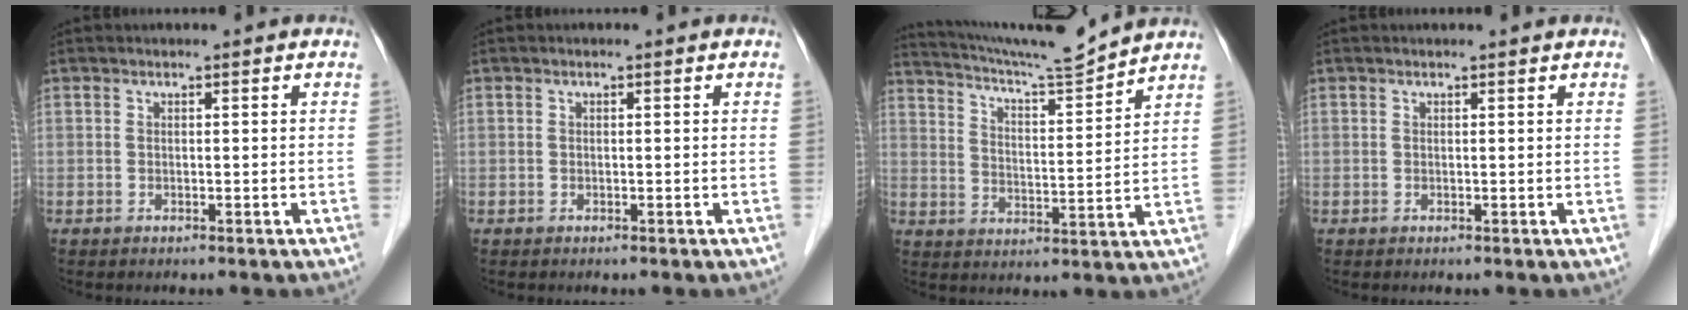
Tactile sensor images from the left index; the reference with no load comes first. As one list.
[{"total": 0.0}, {"total": 11.7, "force": [11.2, -2.0, 2.7], "torque": [-0.059, -0.023, 0.187]}, {"total": 1.2, "force": [1.2, 0.1, 0.4], "torque": [-0.008, 0.008, 0.014]}]